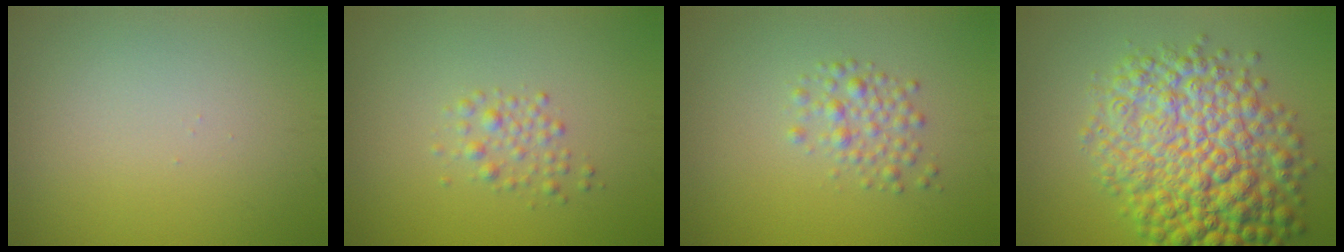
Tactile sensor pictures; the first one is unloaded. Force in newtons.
{"total": 1.6, "press": 1.6, "slide": 0.1}
{"total": 2.1, "press": 2.1, "slide": 0.1}
{"total": 11.1, "press": 11.1, "slide": 0.2}